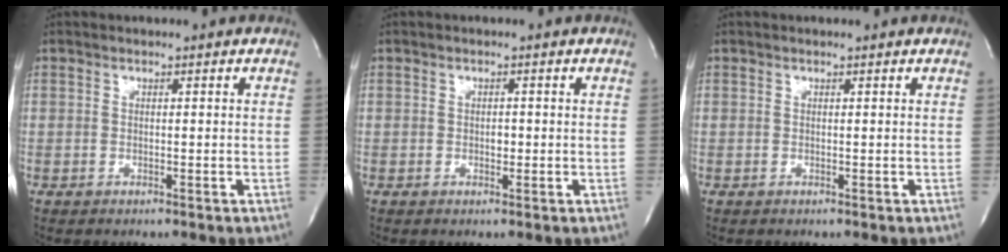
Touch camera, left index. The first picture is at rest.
{"total": 0.9, "force": [-0.4, 0.6, 0.6], "torque": [-0.010, -0.003, -0.008]}
{"total": 0.7, "force": [0.7, 0.0, 0.1], "torque": [-0.009, 0.001, 0.006]}